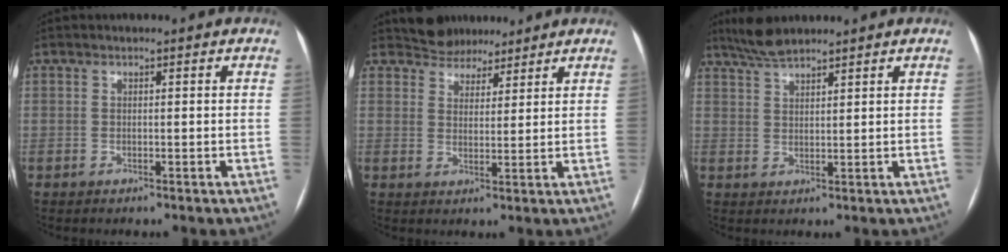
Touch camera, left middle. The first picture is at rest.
{"total": 5.2, "force": [4.6, 2.4, -0.1], "torque": [0.001, 0.010, 0.072]}
{"total": 4.4, "force": [4.1, 0.5, 1.6], "torque": [-0.040, 0.013, 0.083]}